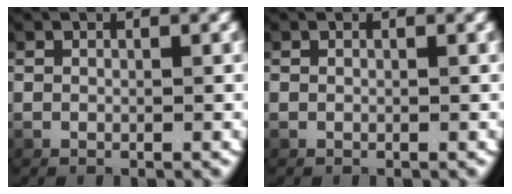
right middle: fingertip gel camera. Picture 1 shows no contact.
{"total": 0.0}